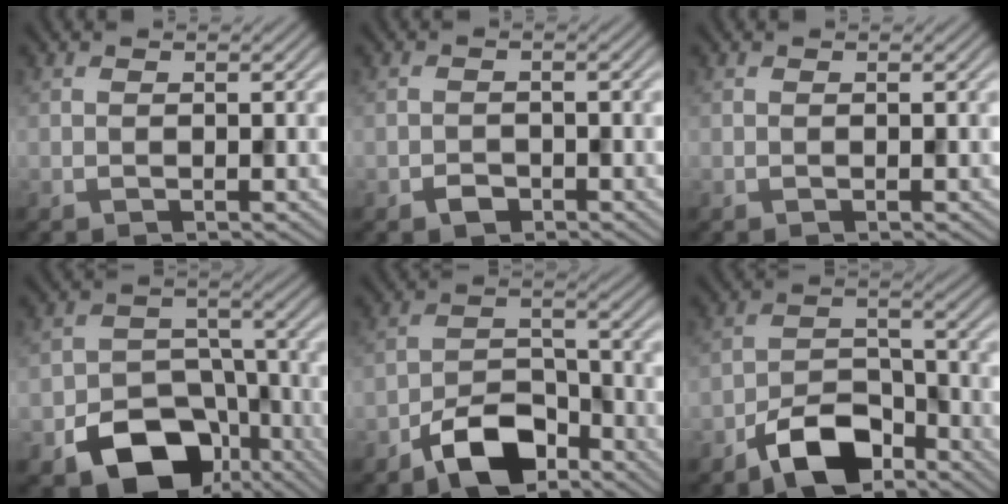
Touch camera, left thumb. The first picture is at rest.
{"total": 1.6, "force": [-1.1, 1.1, 0.6], "torque": [-0.008, -0.001, -0.022]}
{"total": 0.0}
{"total": 12.8, "force": [-7.3, 8.5, 6.3], "torque": [-0.102, -0.027, -0.120]}
{"total": 8.3, "force": [-5.4, 4.2, 4.7], "torque": [-0.078, 0.005, -0.114]}
{"total": 8.5, "force": [-5.6, 4.2, 4.8], "torque": [-0.081, 0.004, -0.119]}